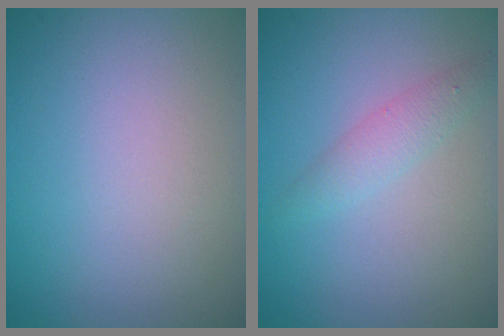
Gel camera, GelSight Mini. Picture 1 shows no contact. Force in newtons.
{"total": 1.8, "press": 1.8, "slide": 0.0}